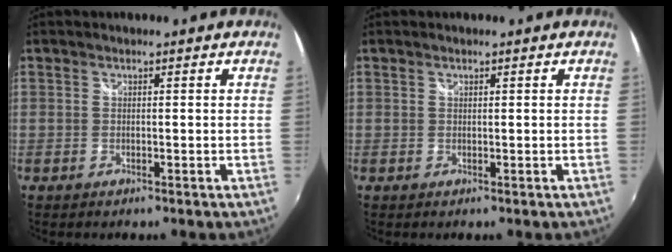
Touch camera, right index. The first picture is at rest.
{"total": 0.0}